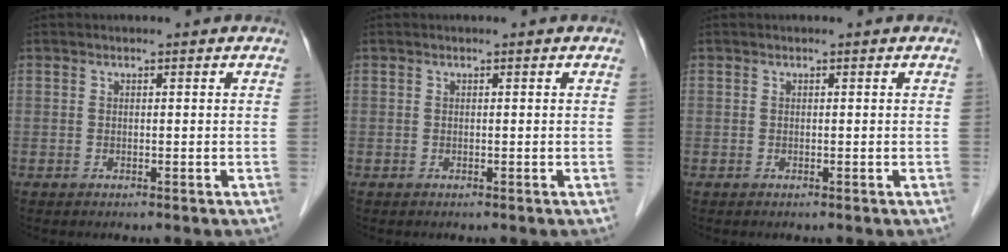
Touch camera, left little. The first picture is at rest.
{"total": 0.0}
{"total": 0.0}